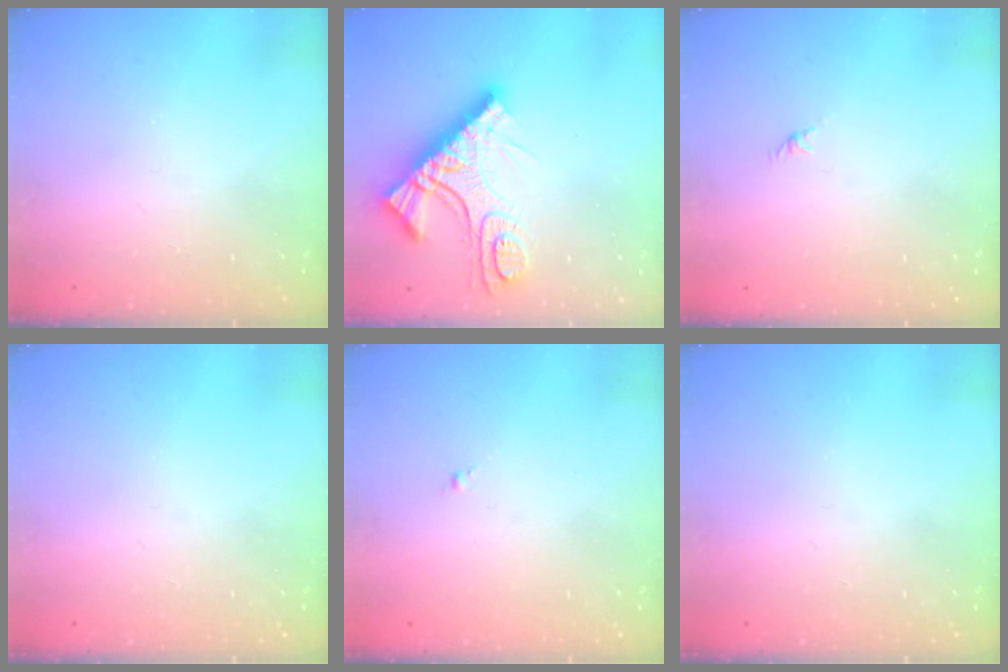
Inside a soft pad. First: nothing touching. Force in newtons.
{"total": 15.9, "press": 15.8, "slide": 1.7}
{"total": 0.0}
{"total": 0.0}
{"total": 0.0}
{"total": 0.0}